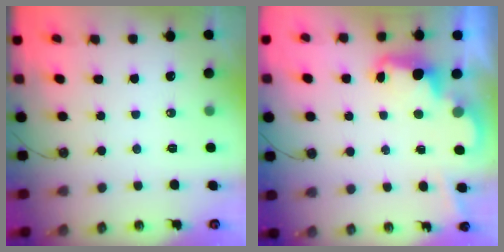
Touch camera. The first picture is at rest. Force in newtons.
{"total": 2.4, "press": 2.3, "slide": 0.5}